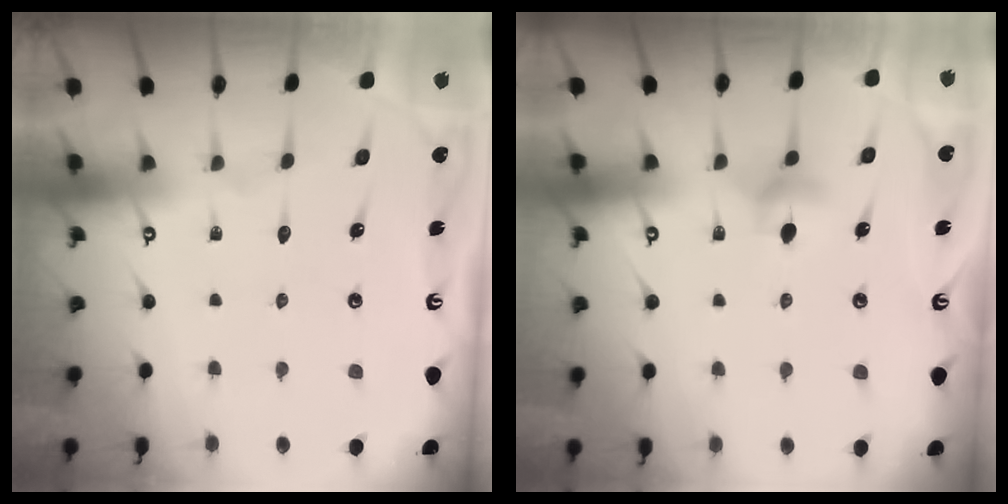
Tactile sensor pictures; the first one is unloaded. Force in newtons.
{"total": 4.6, "press": 4.6, "slide": 0.8}